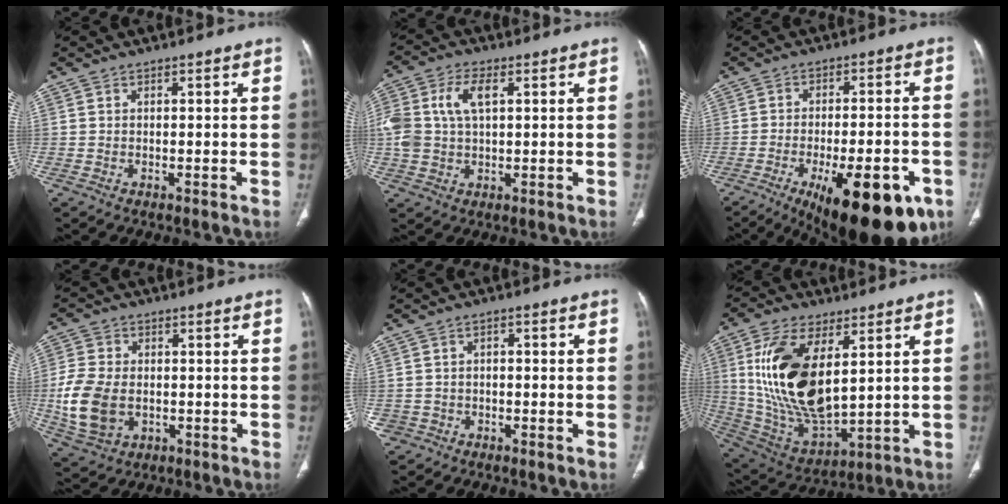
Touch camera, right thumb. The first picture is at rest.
{"total": 9.7, "force": [2.2, 5.6, 7.6], "torque": [-0.171, 0.015, 0.046]}
{"total": 21.5, "force": [-10.4, 8.2, 16.9], "torque": [-0.192, 0.030, -0.138]}
{"total": 11.9, "force": [-1.7, 8.3, 8.3], "torque": [-0.172, -0.001, -0.026]}
{"total": 3.4, "force": [-1.4, 3.1, 0.4], "torque": [0.009, 0.020, -0.025]}
{"total": 20.9, "force": [5.2, 10.2, 17.5], "torque": [-0.331, -0.028, 0.109]}